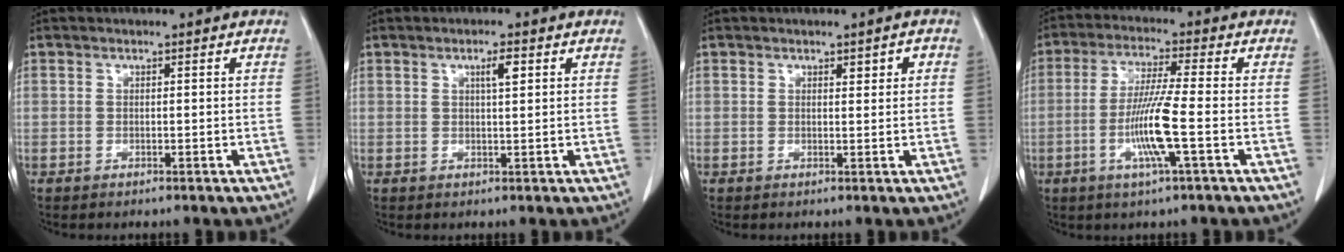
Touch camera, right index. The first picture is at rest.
{"total": 2.3, "force": [0.9, 0.3, 2.1], "torque": [-0.038, 0.001, 0.014]}
{"total": 1.6, "force": [0.7, 0.6, 1.4], "torque": [-0.018, 0.003, 0.010]}
{"total": 12.2, "force": [-3.3, -0.7, 11.7], "torque": [-0.239, -0.013, -0.069]}